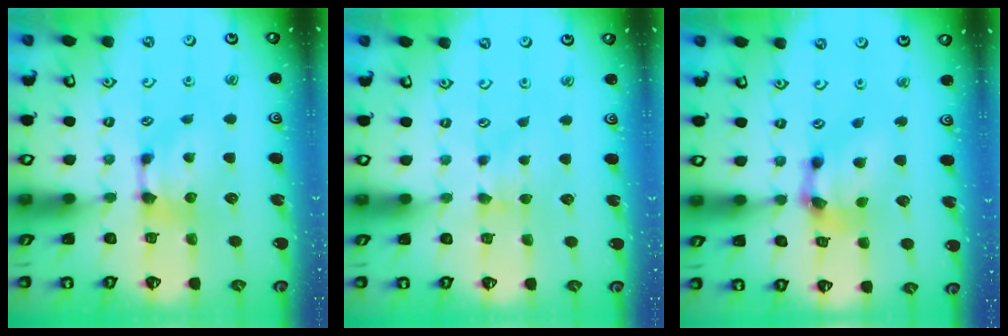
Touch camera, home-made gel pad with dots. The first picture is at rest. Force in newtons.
{"total": 2.4, "press": 2.3, "slide": 0.5}
{"total": 6.1, "press": 5.6, "slide": 2.3}